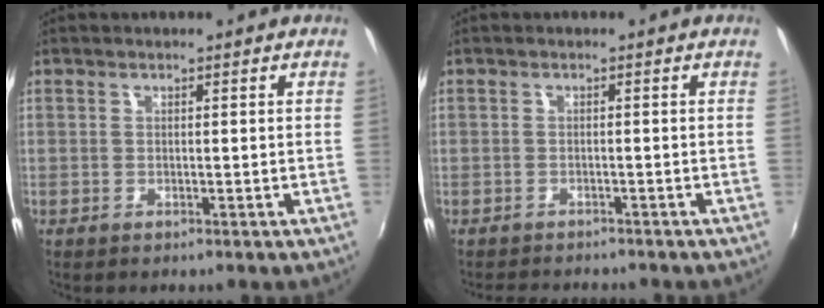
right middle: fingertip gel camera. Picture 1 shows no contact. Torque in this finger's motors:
{"motor_torque": [-0.02, -0.13, -0.23, -0.14]}